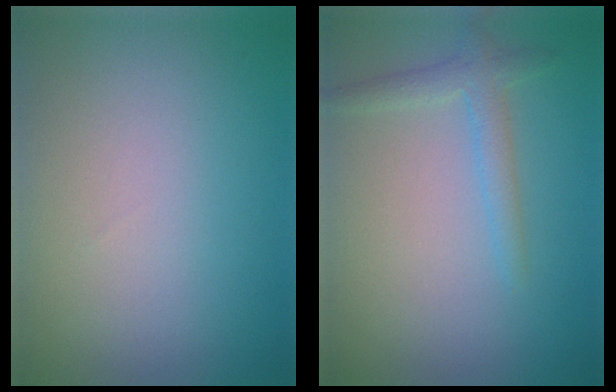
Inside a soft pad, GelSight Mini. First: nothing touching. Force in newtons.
{"total": 2.0, "press": 2.0, "slide": 0.1}